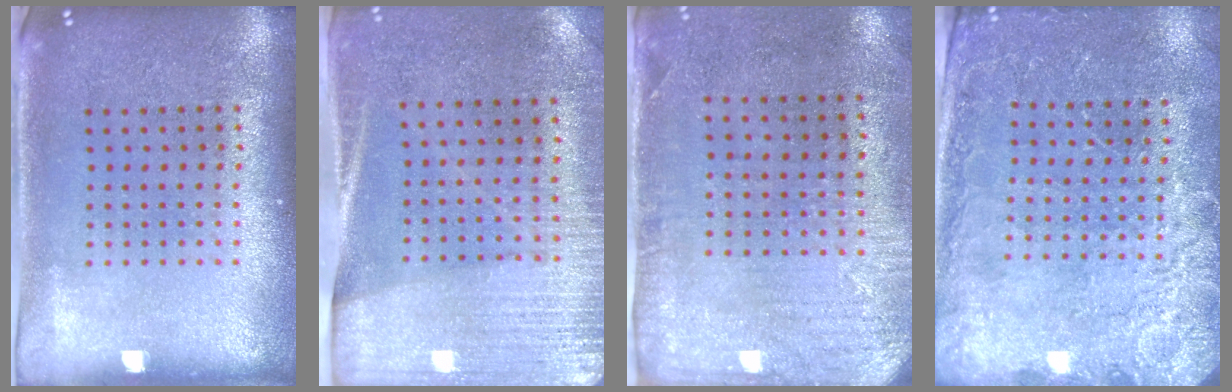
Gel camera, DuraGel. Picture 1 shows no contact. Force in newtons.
{"total": 2.9, "press": 2.6, "slide": 1.3}
{"total": 2.9, "press": 2.3, "slide": 1.7}
{"total": 2.5, "press": 2.5, "slide": 0.5}